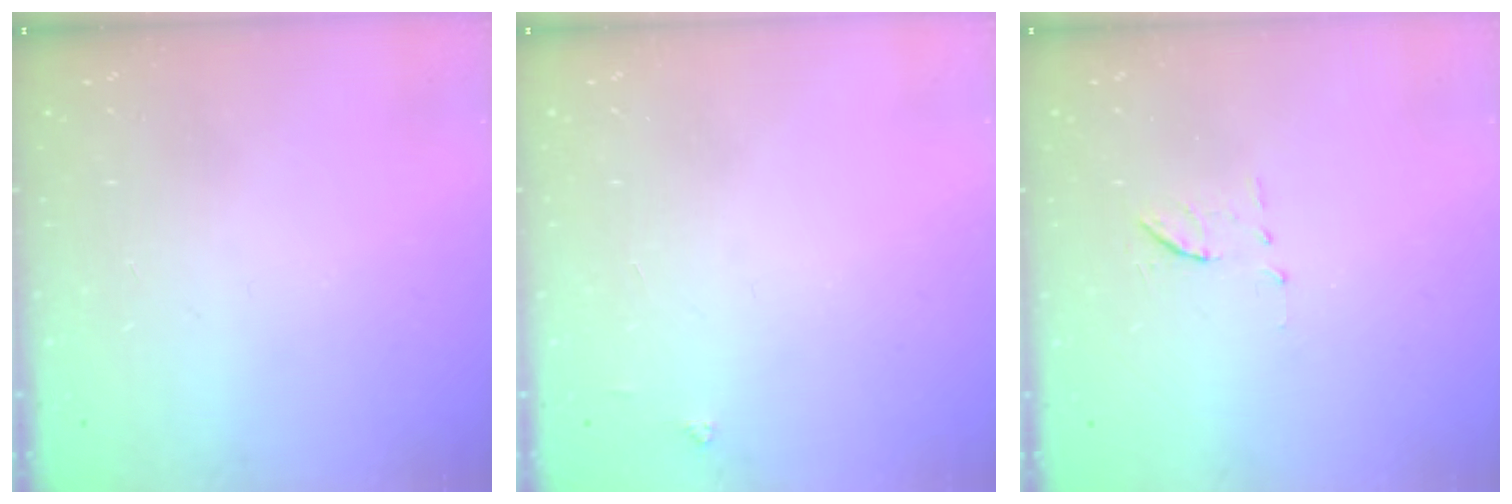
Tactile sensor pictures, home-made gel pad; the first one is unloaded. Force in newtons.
{"total": 3.8, "press": 3.8, "slide": 0.4}
{"total": 6.8, "press": 6.6, "slide": 1.8}